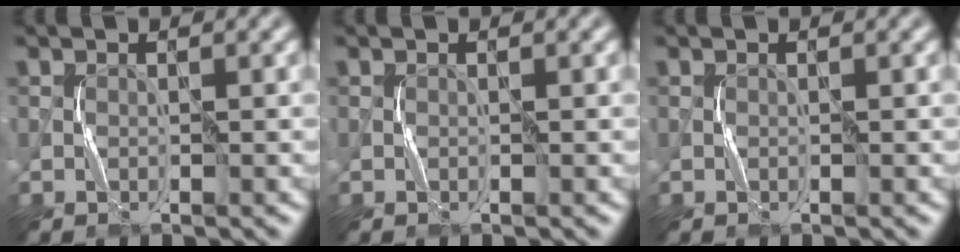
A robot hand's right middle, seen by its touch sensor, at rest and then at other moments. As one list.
[{"total": 0.0}, {"total": 0.0}]